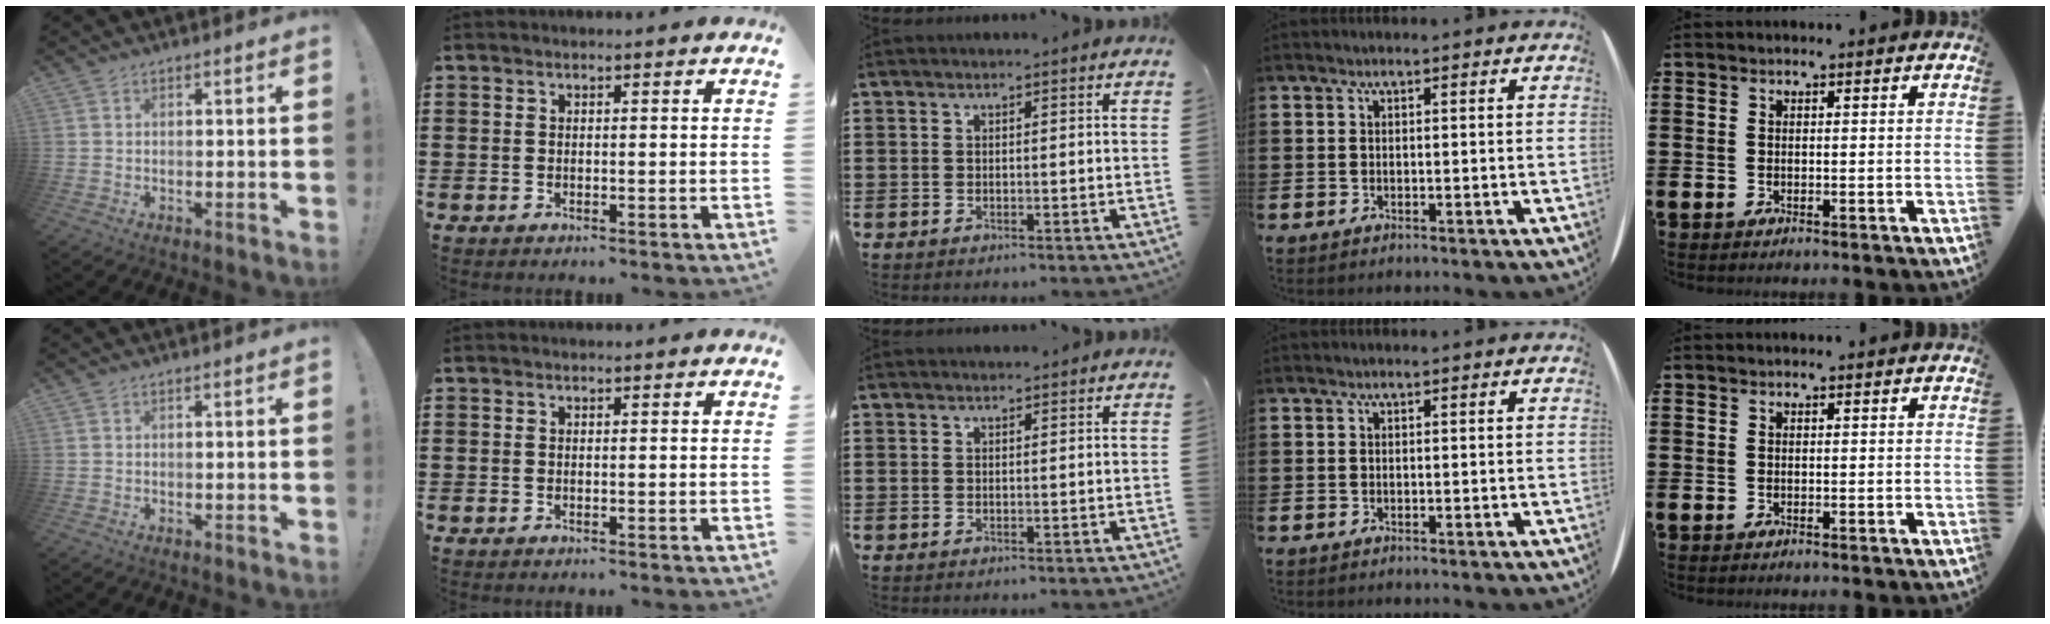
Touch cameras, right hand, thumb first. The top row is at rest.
{"middle": {"total": 0.5, "force": [0.5, 0.1, 0.0], "torque": [0.006, -0.003, 0.009]}}